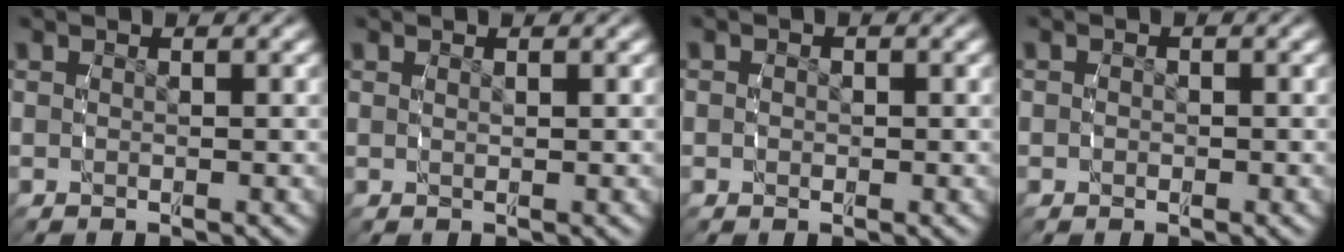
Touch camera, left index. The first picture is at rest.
{"total": 0.5, "force": [0.4, -0.4, 0.1], "torque": [-0.005, -0.003, 0.009]}
{"total": 0.9, "force": [0.0, 0.9, 0.2], "torque": [-0.009, 0.002, -0.003]}
{"total": 0.7, "force": [-0.2, 0.7, 0.0], "torque": [-0.005, 0.000, -0.005]}